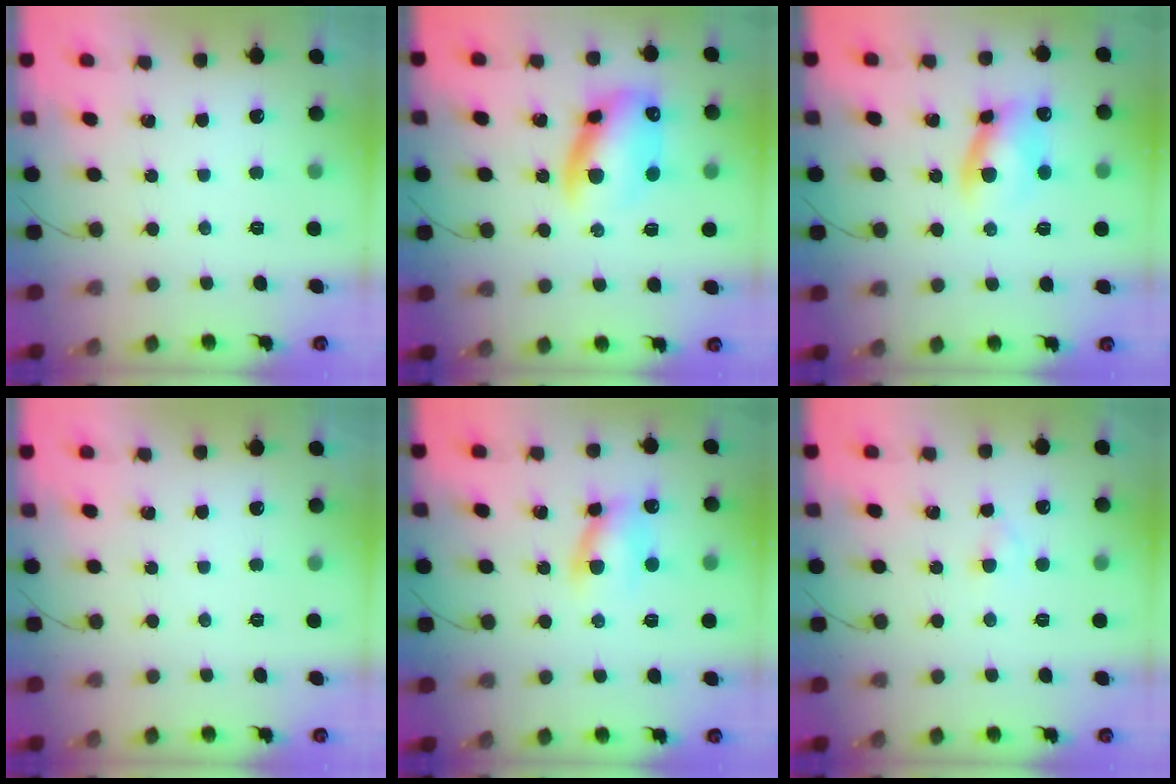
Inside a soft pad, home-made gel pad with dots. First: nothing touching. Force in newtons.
{"total": 12.6, "press": 12.4, "slide": 2.5}
{"total": 9.4, "press": 9.4, "slide": 0.7}
{"total": 0.0}
{"total": 7.9, "press": 7.9, "slide": 0.7}
{"total": 2.1, "press": 1.9, "slide": 0.9}